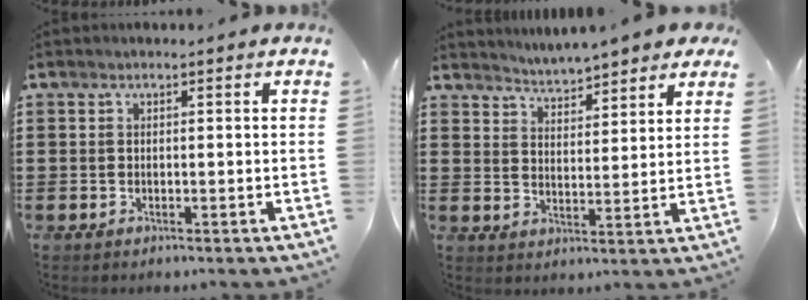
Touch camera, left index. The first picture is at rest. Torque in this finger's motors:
{"motor_torque": [1.12, -1.02, 0.46, 0.11]}